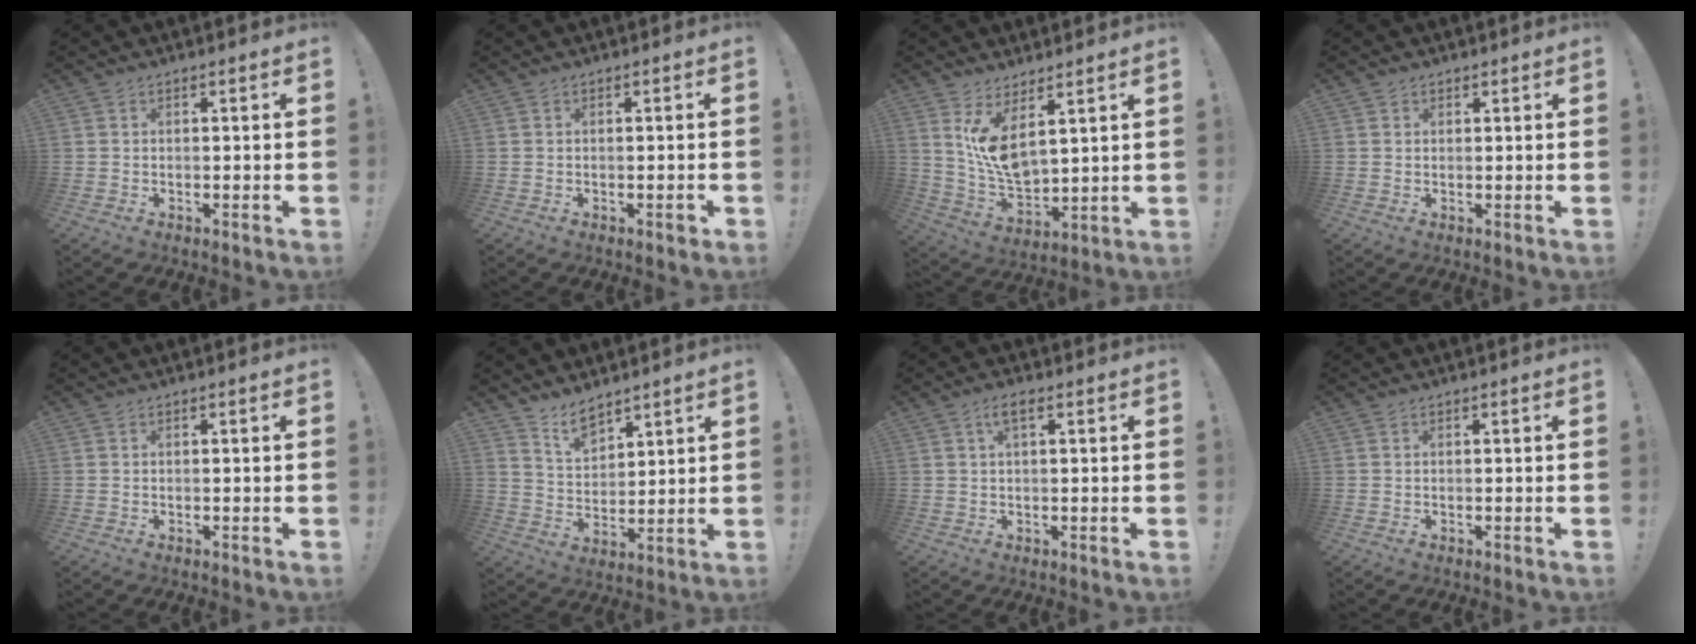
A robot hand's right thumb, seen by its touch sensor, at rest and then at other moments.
{"total": 1.1, "force": [-0.8, 0.1, 0.7], "torque": [-0.014, 0.003, -0.012]}
{"total": 11.5, "force": [6.6, 4.5, 8.2], "torque": [-0.150, -0.056, 0.123]}
{"total": 1.1, "force": [0.7, 0.8, 0.0], "torque": [0.004, -0.003, 0.013]}
{"total": 0.0}
{"total": 8.1, "force": [6.8, 3.9, 2.2], "torque": [-0.045, -0.046, 0.130]}
{"total": 3.1, "force": [1.2, 0.9, 2.8], "torque": [-0.052, 0.002, 0.018]}
{"total": 0.0}